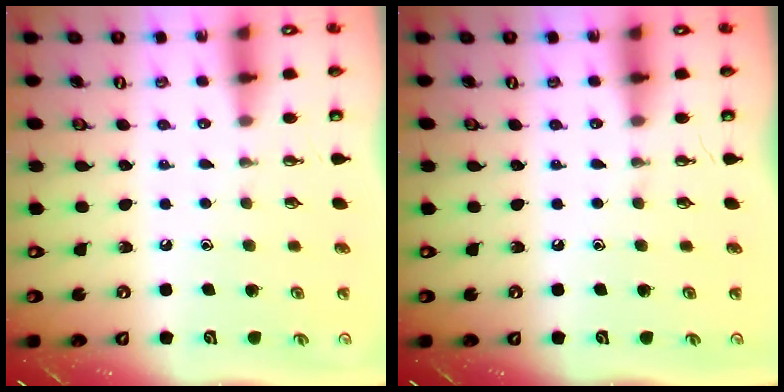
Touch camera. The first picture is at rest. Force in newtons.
{"total": 0.0}